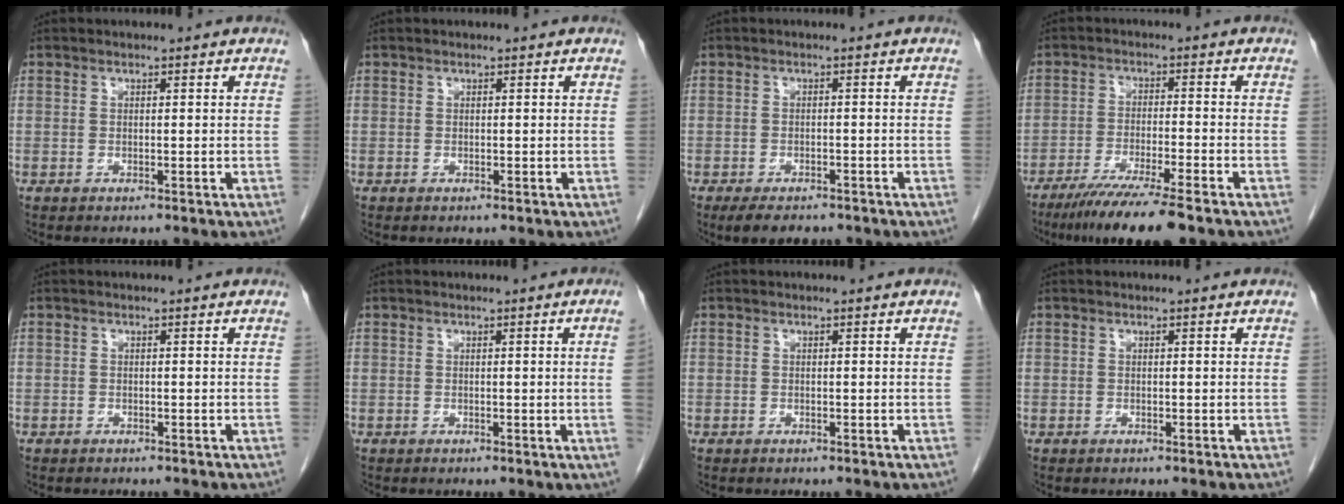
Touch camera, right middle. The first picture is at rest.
{"total": 0.0}
{"total": 5.1, "force": [-3.9, 2.0, 2.6], "torque": [-0.038, -0.007, -0.054]}
{"total": 10.2, "force": [-7.6, -0.5, 6.8], "torque": [-0.110, -0.031, -0.125]}
{"total": 2.1, "force": [-1.8, 1.1, 0.3], "torque": [-0.004, 0.003, -0.022]}
{"total": 1.8, "force": [-0.3, -0.7, 1.6], "torque": [-0.015, 0.000, -0.004]}
{"total": 0.7, "force": [-0.5, 0.5, 0.0], "torque": [-0.002, 0.003, -0.007]}
{"total": 0.7, "force": [-0.6, 0.5, 0.0], "torque": [-0.002, 0.003, -0.008]}